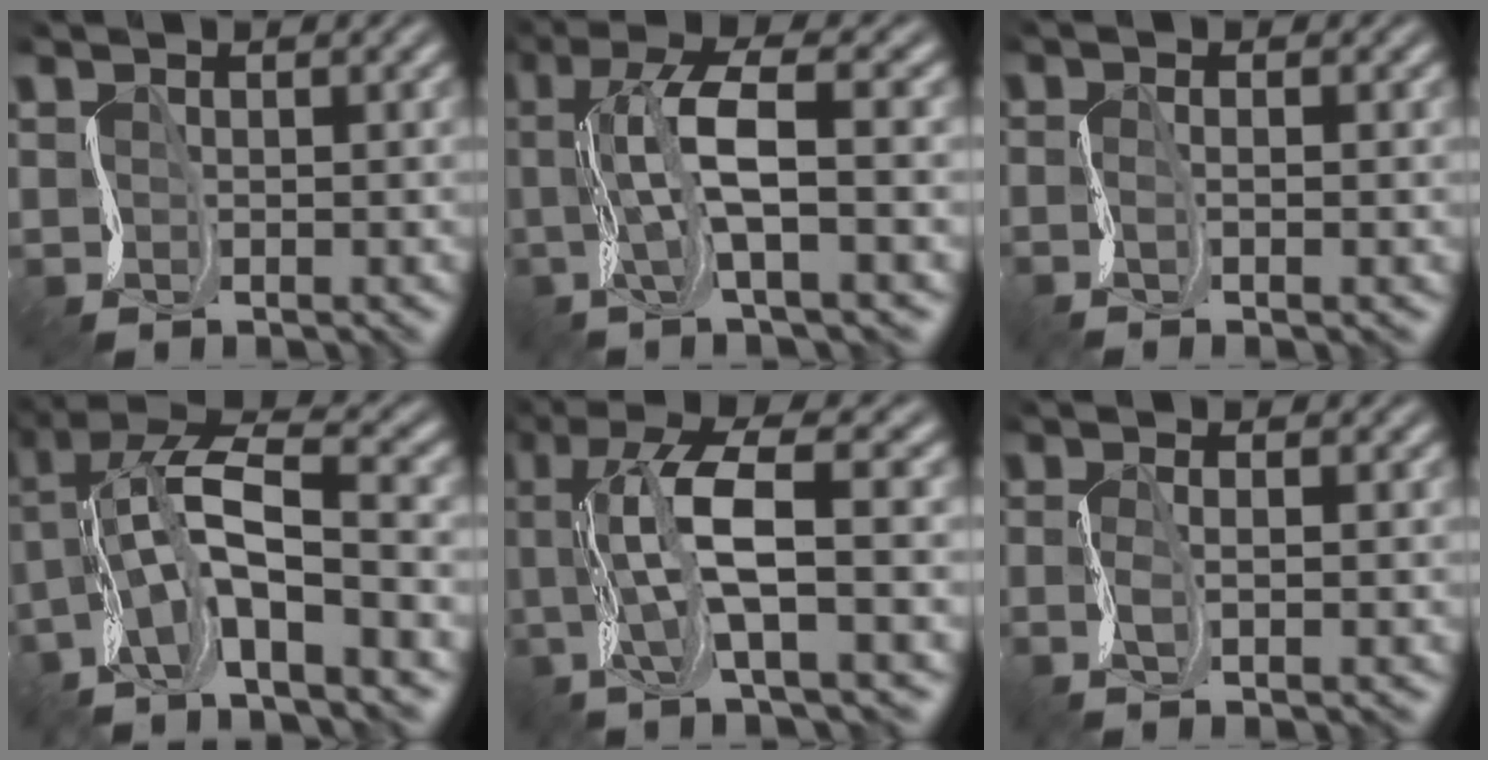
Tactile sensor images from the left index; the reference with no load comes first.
{"total": 6.6, "force": [-1.3, 0.9, 6.4], "torque": [-0.106, -0.001, -0.025]}
{"total": 2.0, "force": [-0.6, 0.6, 1.8], "torque": [-0.007, 0.001, -0.036]}
{"total": 8.1, "force": [-3.5, 1.3, 7.2], "torque": [-0.125, 0.000, -0.071]}
{"total": 7.7, "force": [-1.0, 1.3, 7.5], "torque": [-0.127, -0.003, -0.019]}
{"total": 1.9, "force": [-1.3, -0.2, 1.3], "torque": [-0.018, -0.012, -0.034]}